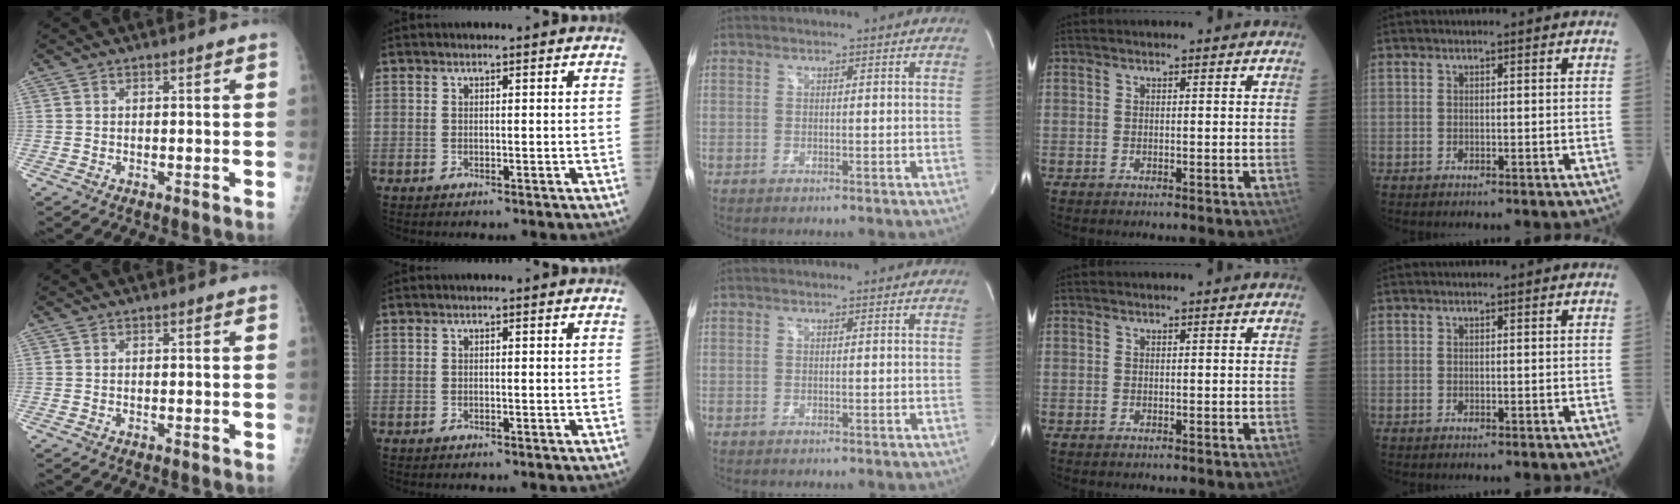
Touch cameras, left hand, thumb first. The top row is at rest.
{}